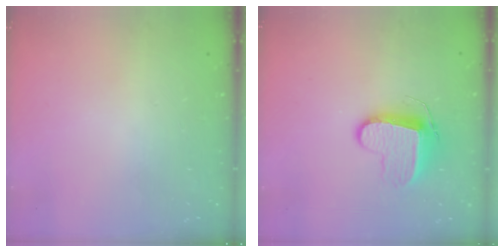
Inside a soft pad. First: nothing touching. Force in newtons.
{"total": 9.4, "press": 9.4, "slide": 0.2}